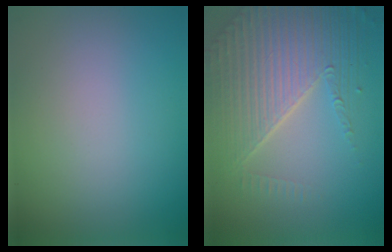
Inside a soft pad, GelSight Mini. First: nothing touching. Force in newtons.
{"total": 7.4, "press": 5.3, "slide": 5.2}